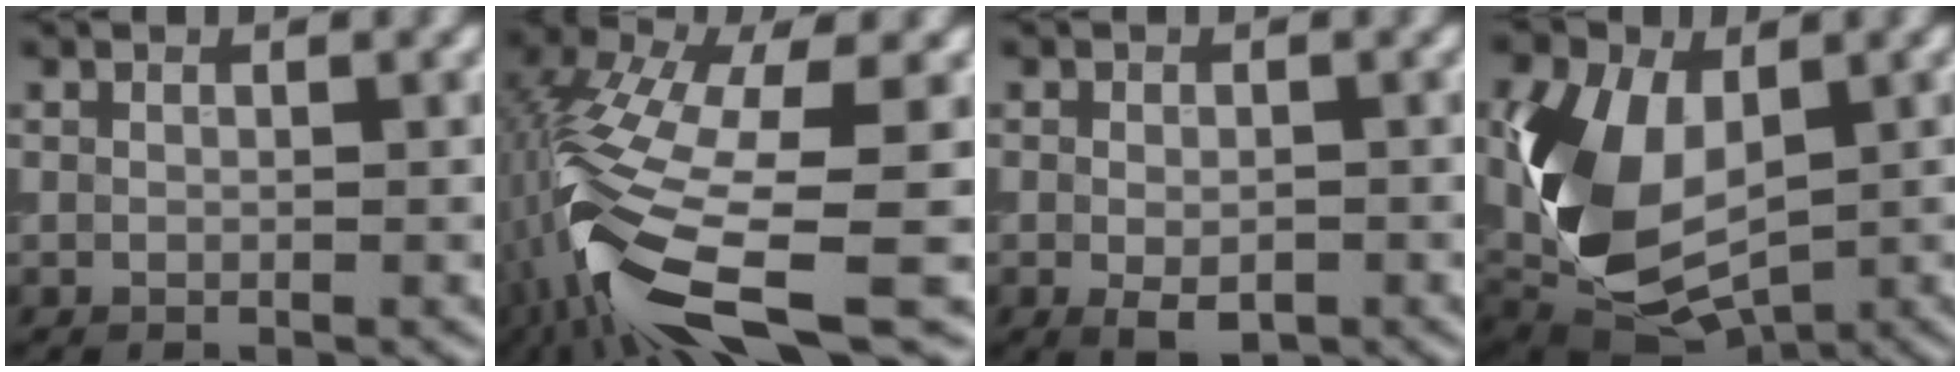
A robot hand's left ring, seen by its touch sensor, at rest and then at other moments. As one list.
[{"total": 13.9, "force": [-5.3, 5.2, 11.8], "torque": [-0.265, -0.024, -0.091]}, {"total": 2.7, "force": [-0.8, 1.6, 2.1], "torque": [-0.034, -0.007, -0.012]}, {"total": 11.2, "force": [0.3, 7.2, 8.6], "torque": [-0.206, -0.016, 0.003]}]